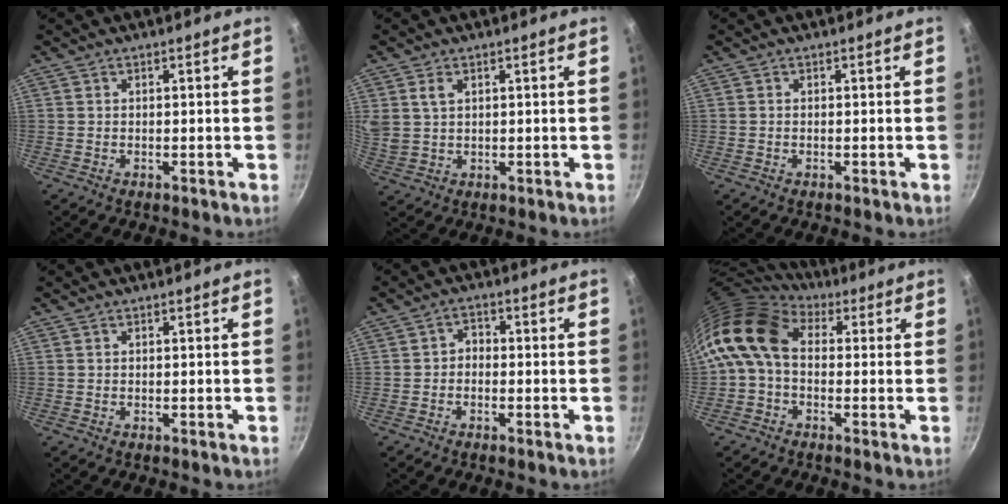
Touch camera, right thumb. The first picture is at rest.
{"total": 5.0, "force": [2.0, 3.3, 3.1], "torque": [-0.054, -0.005, 0.046]}
{"total": 0.0}
{"total": 0.0}
{"total": 2.2, "force": [-0.8, 1.7, 1.2], "torque": [-0.014, 0.015, -0.021]}
{"total": 11.4, "force": [0.9, 8.2, 7.9], "torque": [-0.138, 0.020, -0.006]}